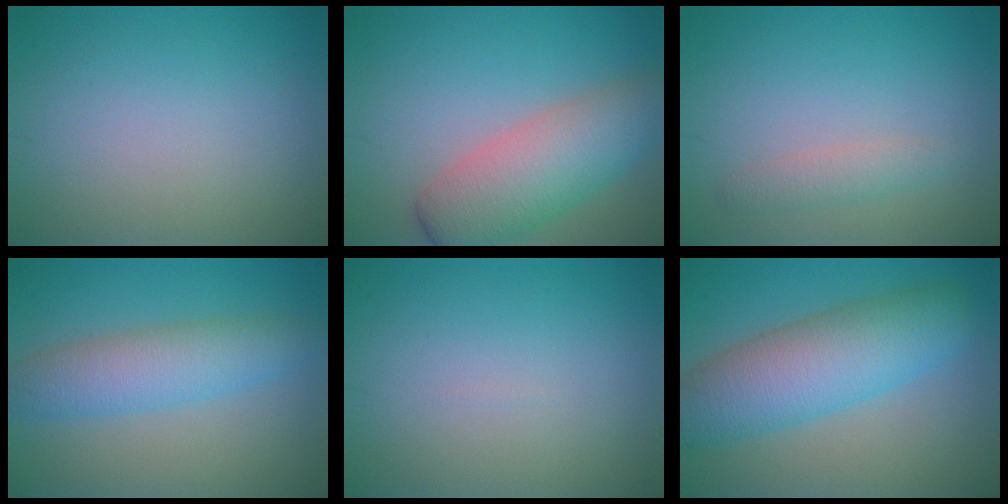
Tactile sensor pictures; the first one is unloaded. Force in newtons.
{"total": 6.9, "press": 6.9, "slide": 0.3}
{"total": 1.6, "press": 1.6, "slide": 0.0}
{"total": 4.8, "press": 4.8, "slide": 0.1}
{"total": 0.0}
{"total": 8.1, "press": 8.1, "slide": 0.2}